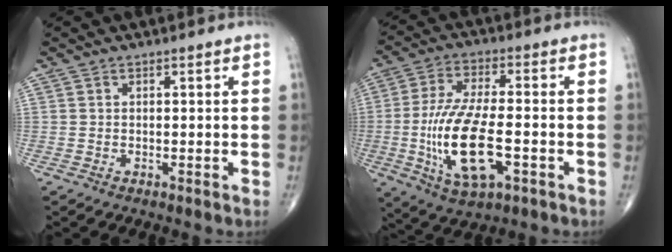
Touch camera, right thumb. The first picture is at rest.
{"total": 15.9, "force": [-3.6, 6.2, 14.2], "torque": [-0.285, 0.007, -0.060]}